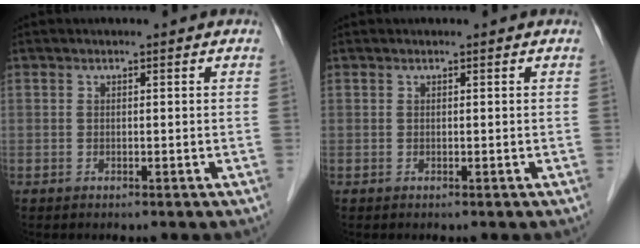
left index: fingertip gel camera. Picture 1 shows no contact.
{"total": 0.0}